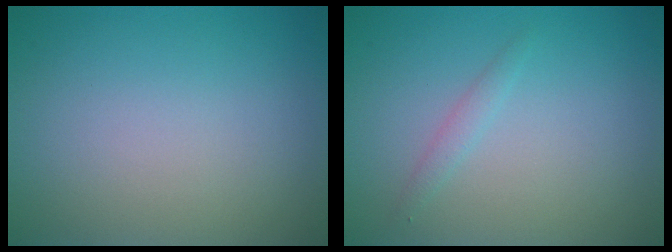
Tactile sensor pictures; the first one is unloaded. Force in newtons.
{"total": 0.9, "press": 0.9, "slide": 0.1}